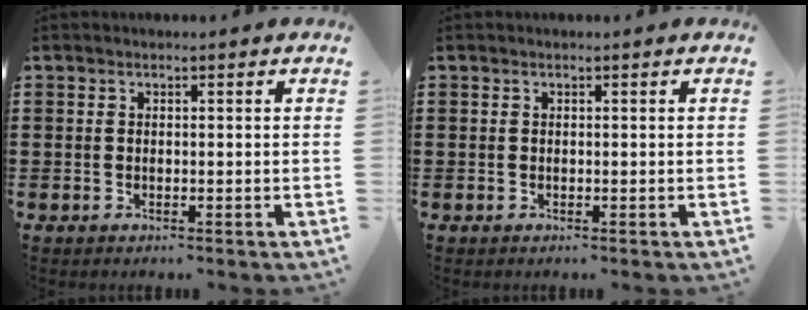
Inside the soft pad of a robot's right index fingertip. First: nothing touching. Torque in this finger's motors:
{"motor_torque": [2.14, 0.00, 0.01, -0.01]}